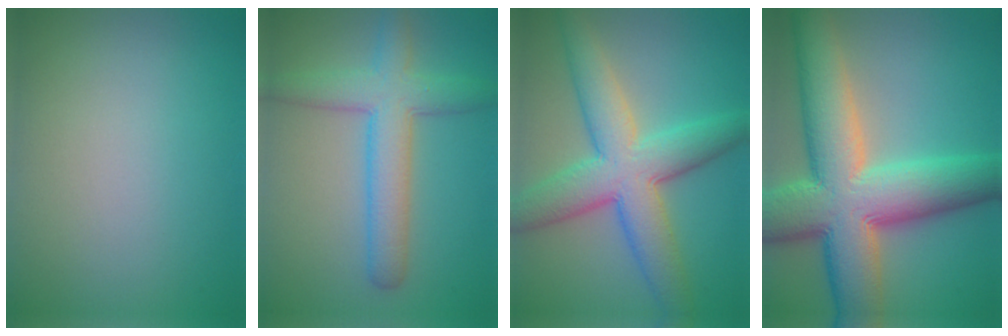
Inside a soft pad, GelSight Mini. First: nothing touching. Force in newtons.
{"total": 5.6, "press": 5.6, "slide": 0.1}
{"total": 8.2, "press": 8.2, "slide": 0.3}
{"total": 13.6, "press": 13.5, "slide": 0.7}